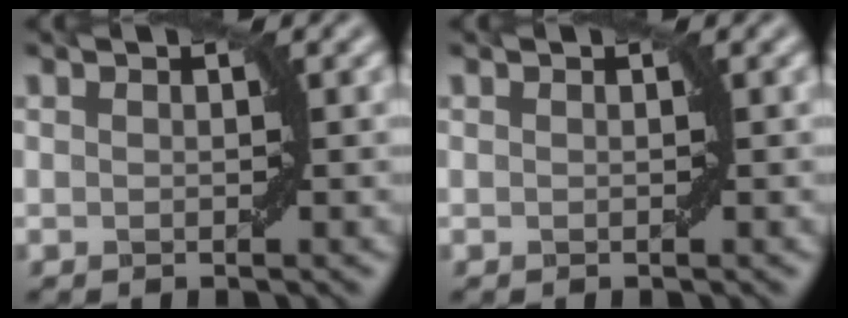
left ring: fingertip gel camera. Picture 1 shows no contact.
{"total": 0.0}